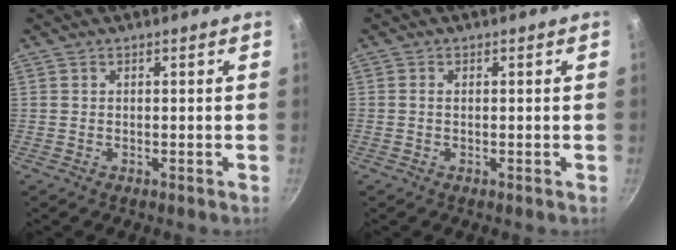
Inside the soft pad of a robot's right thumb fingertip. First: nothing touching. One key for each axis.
{"total": 0.7, "fx": 0.1, "fy": 0.5, "fz": 0.5, "tx": -0.011, "ty": 0.003, "tz": 0.000}